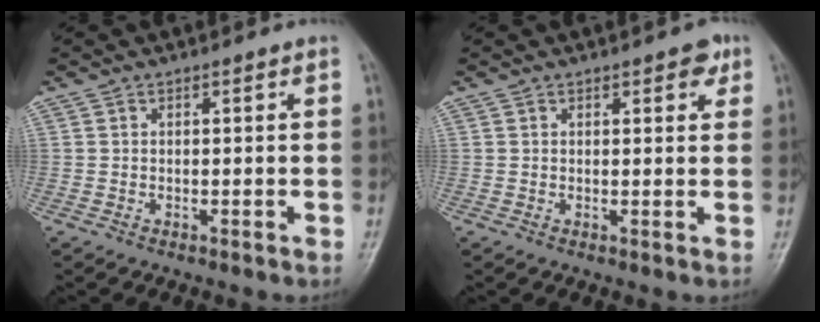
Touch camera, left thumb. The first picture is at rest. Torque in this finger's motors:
{"motor_torque": [-0.03, 0.06, 0.08, 0.12, 0.03]}